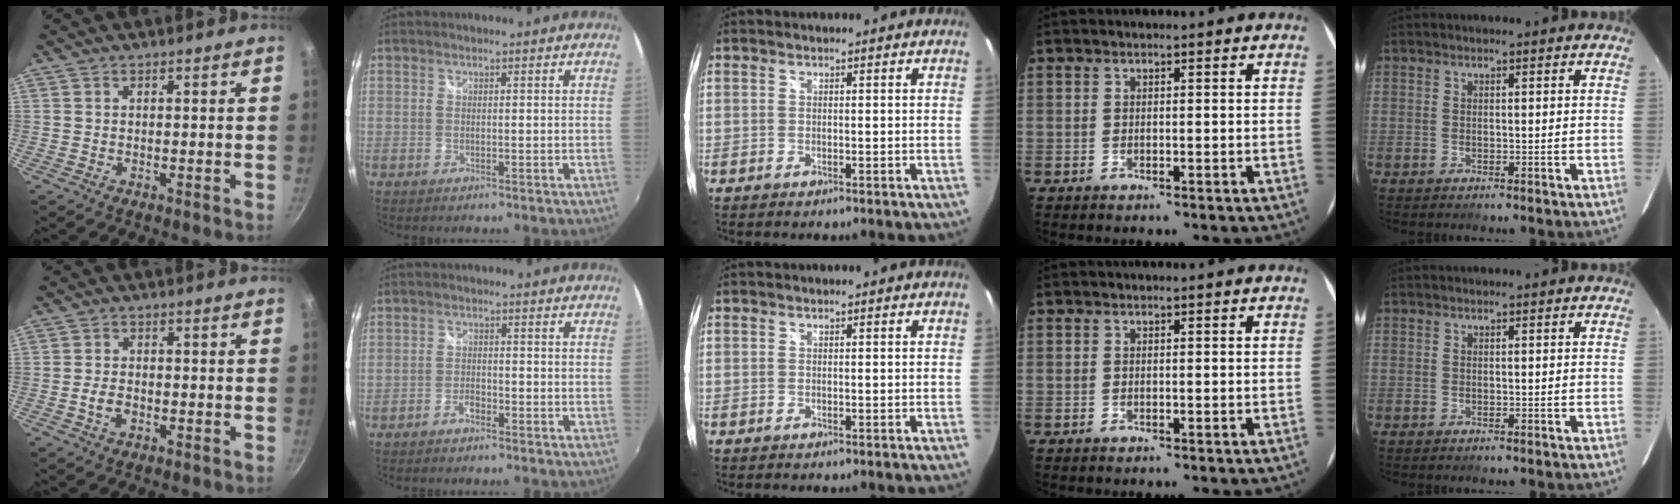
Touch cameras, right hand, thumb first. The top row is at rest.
{"thumb": {"total": 3.0, "force": [-1.0, 1.9, 2.1], "torque": [-0.040, 0.011, -0.020]}, "index": {"total": 2.1, "force": [-1.7, 0.8, 0.9], "torque": [-0.024, 0.004, -0.031]}}